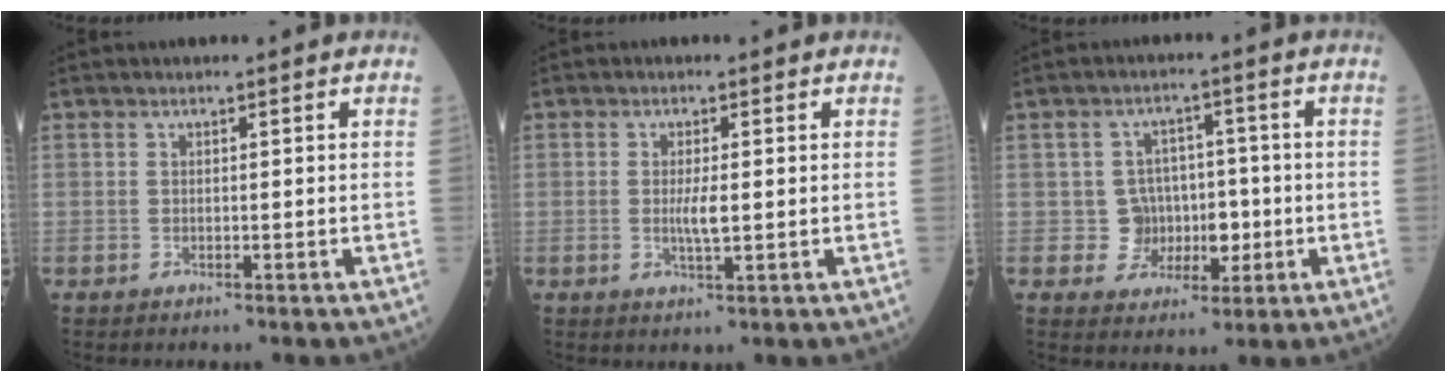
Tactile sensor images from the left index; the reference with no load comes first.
{"total": 2.5, "force": [0.0, 0.4, 2.5], "torque": [-0.043, -0.003, 0.002]}
{"total": 5.5, "force": [-0.7, 5.2, 1.4], "torque": [-0.006, 0.013, -0.008]}